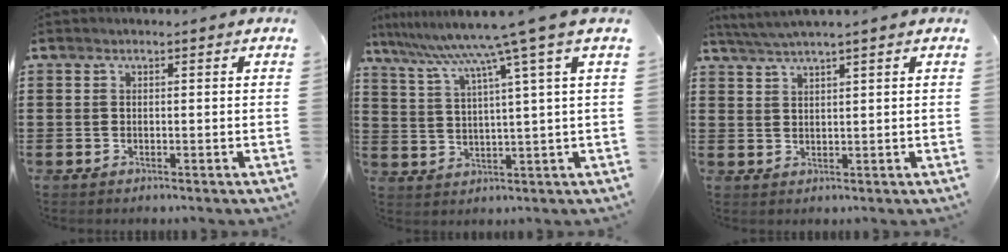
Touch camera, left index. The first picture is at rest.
{"total": 9.2, "force": [6.5, -2.0, 6.3], "torque": [-0.146, -0.040, 0.099]}
{"total": 2.9, "force": [2.4, -0.5, 1.4], "torque": [-0.032, -0.002, 0.045]}